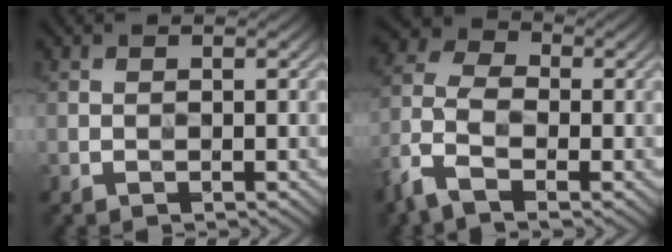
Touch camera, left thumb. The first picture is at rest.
{"total": 8.0, "force": [-4.0, 4.2, 5.5], "torque": [-0.141, -0.004, -0.098]}